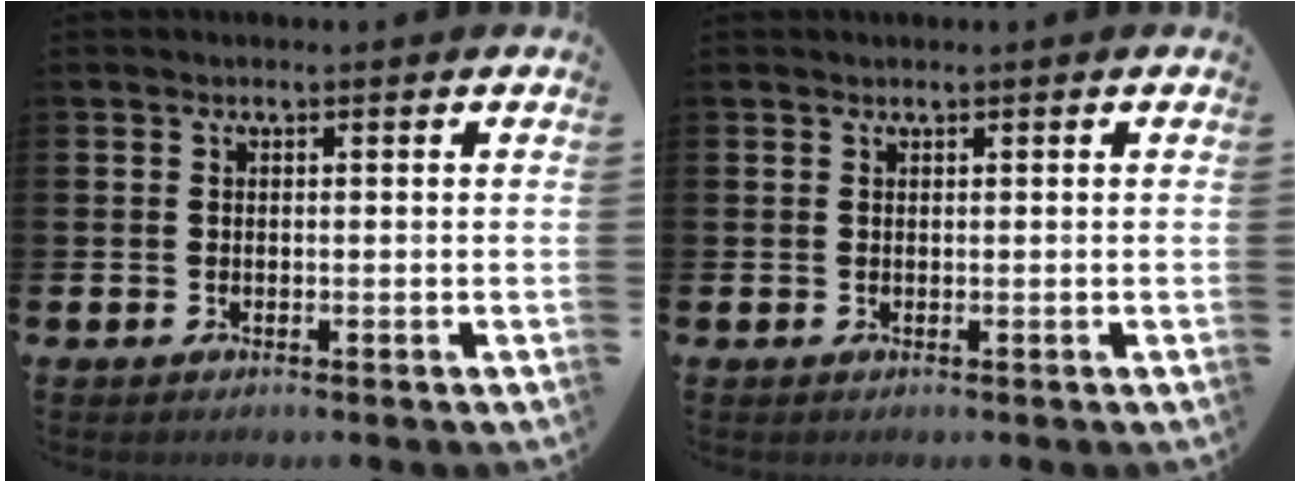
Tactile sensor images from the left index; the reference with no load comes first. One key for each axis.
{"total": 0.6, "fx": 0.6, "fy": 0.0, "fz": 0.0, "tx": 0.000, "ty": 0.000, "tz": 0.011}